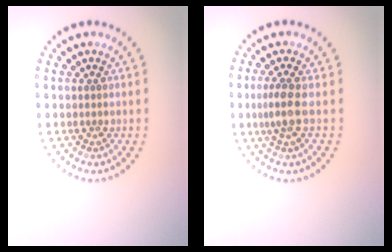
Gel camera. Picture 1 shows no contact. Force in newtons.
{"total": 2.1, "press": 1.7, "slide": 1.1}